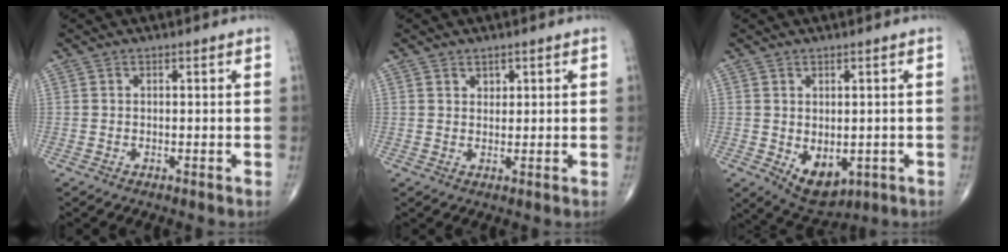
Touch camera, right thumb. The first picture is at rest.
{"total": 1.7, "force": [1.0, 1.2, 0.6], "torque": [0.005, -0.006, 0.014]}
{"total": 7.6, "force": [-1.7, 4.7, 5.8], "torque": [-0.068, -0.008, -0.005]}